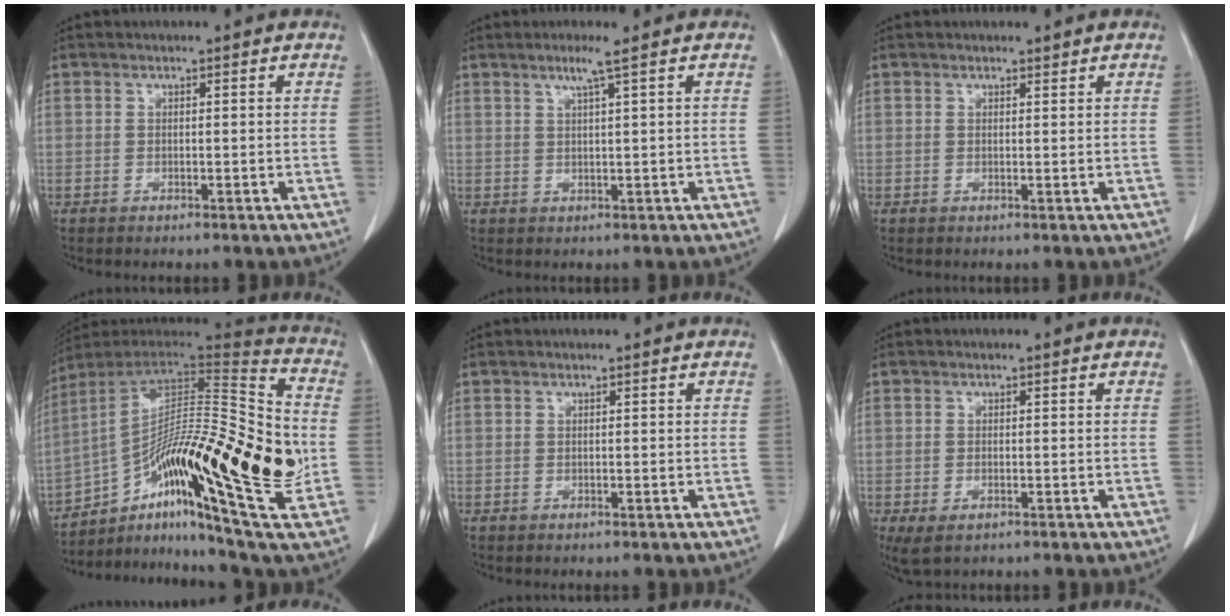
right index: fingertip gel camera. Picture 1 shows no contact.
{"total": 2.5, "force": [1.5, -0.7, 2.0], "torque": [-0.038, -0.002, 0.032]}
{"total": 0.7, "force": [0.6, 0.2, 0.1], "torque": [-0.005, 0.004, 0.012]}
{"total": 31.1, "force": [-6.3, 4.7, 30.1], "torque": [-0.466, -0.015, -0.112]}
{"total": 0.0}
{"total": 3.6, "force": [-1.8, 1.7, 2.6], "torque": [-0.049, -0.006, -0.021]}